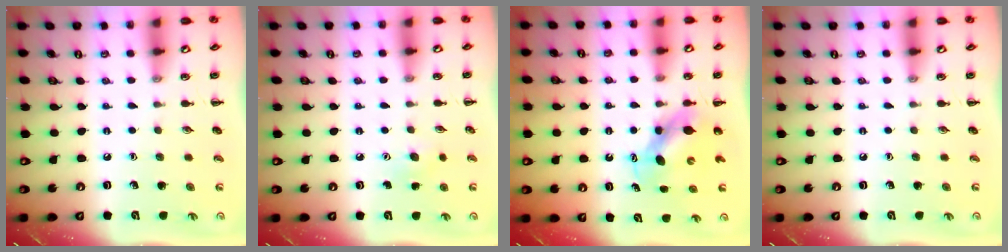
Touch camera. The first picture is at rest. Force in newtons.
{"total": 5.5, "press": 5.2, "slide": 1.6}
{"total": 6.7, "press": 6.5, "slide": 1.4}
{"total": 0.0}